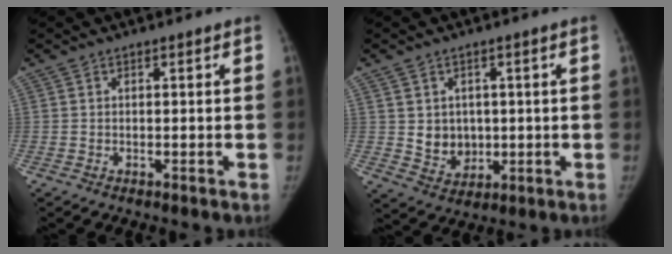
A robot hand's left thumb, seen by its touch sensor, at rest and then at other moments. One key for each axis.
{"total": 6.2, "fx": 0.6, "fy": 5.4, "fz": 3.2, "tx": -0.023, "ty": -0.009, "tz": 0.024}